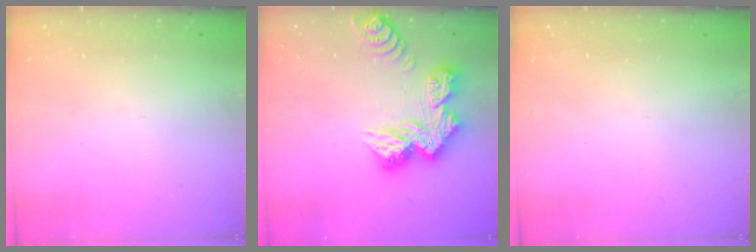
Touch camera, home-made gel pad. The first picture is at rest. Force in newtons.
{"total": 14.2, "press": 14.1, "slide": 1.6}
{"total": 0.0}